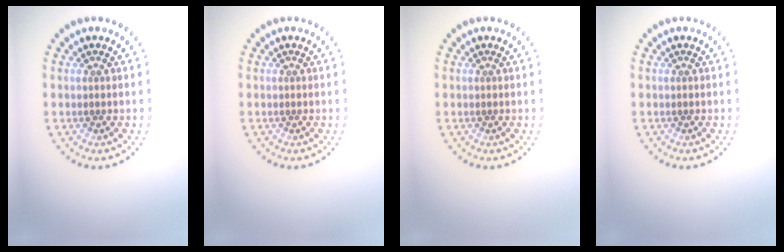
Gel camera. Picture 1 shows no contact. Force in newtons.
{"total": 0.0}
{"total": 0.0}
{"total": 0.0}